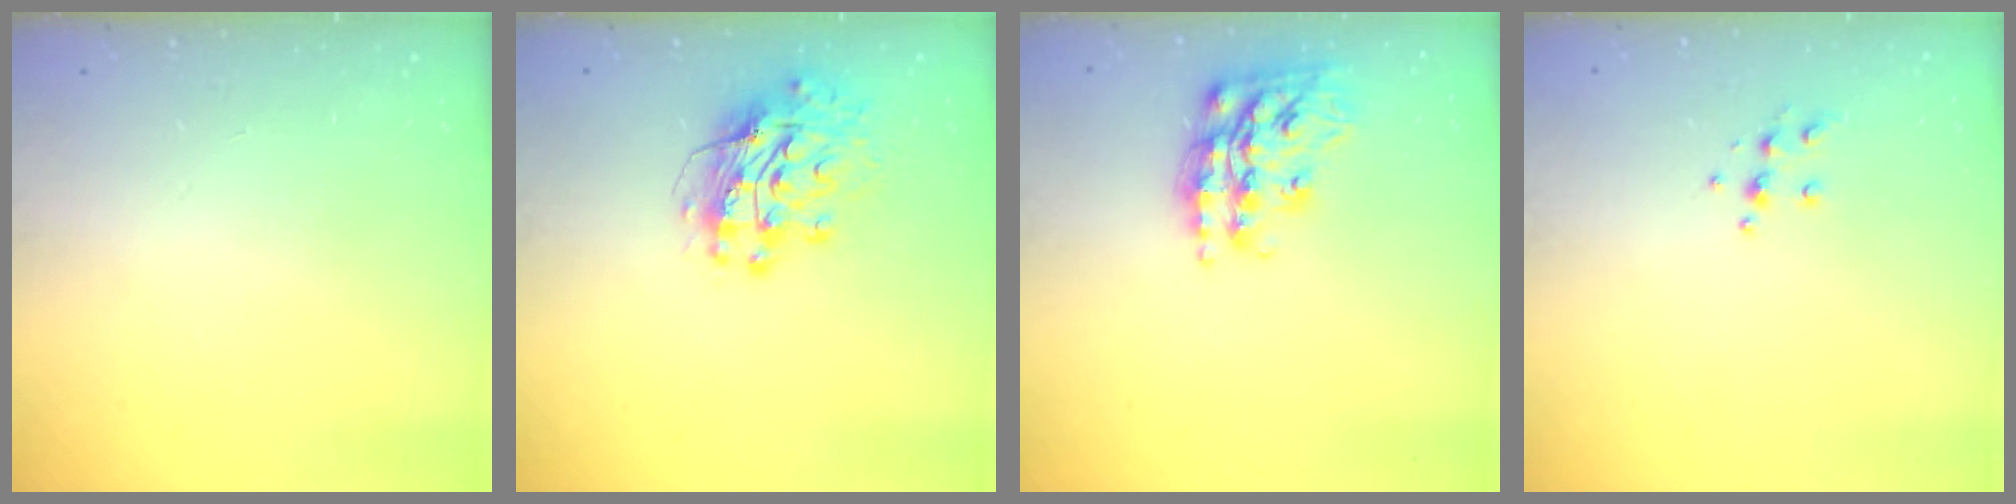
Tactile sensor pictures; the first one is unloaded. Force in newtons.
{"total": 12.8, "press": 12.7, "slide": 1.1}
{"total": 17.9, "press": 17.8, "slide": 1.1}
{"total": 5.6, "press": 5.6, "slide": 0.6}